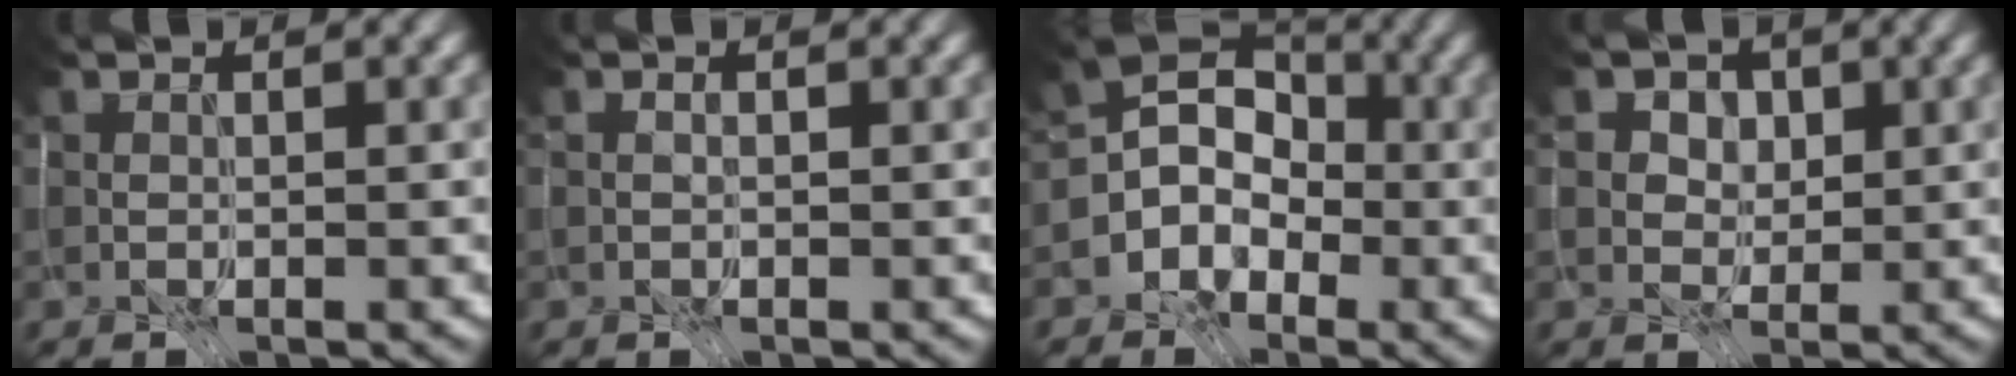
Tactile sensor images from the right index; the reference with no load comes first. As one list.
[{"total": 0.8, "force": [0.4, 0.6, 0.4], "torque": [0.002, 0.004, -0.003]}, {"total": 5.1, "force": [-4.2, 2.8, -0.6], "torque": [0.051, 0.006, -0.090]}, {"total": 5.5, "force": [3.2, 3.2, 3.2], "torque": [-0.024, 0.009, 0.040]}]